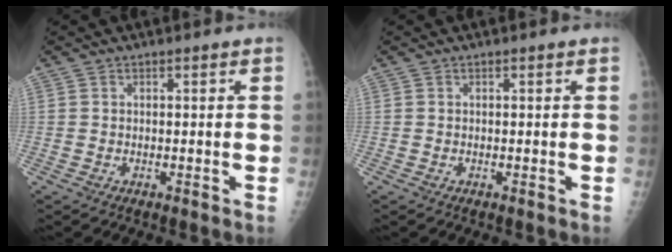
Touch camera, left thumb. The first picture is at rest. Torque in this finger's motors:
{"motor_torque": [0.22, 0.48, -0.12, -0.09, 0.04]}